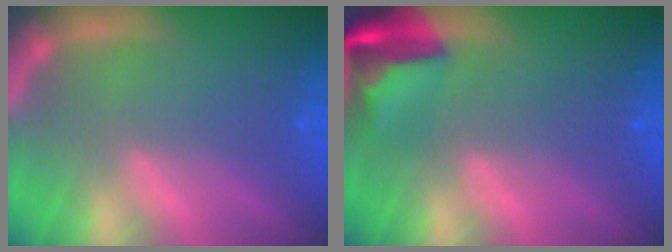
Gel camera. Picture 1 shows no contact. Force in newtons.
{"total": 5.9}